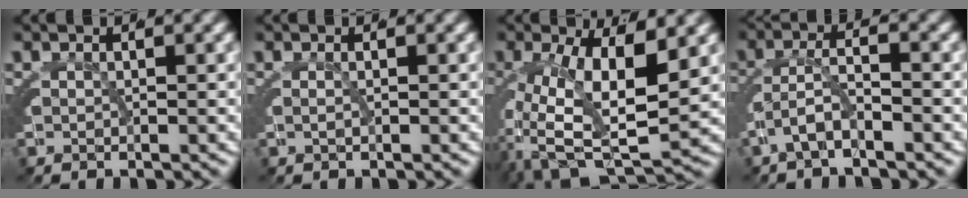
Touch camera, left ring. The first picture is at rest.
{"total": 0.6, "force": [-0.3, -0.5, 0.0], "torque": [-0.002, 0.000, -0.005]}
{"total": 9.7, "force": [-2.3, 5.2, 7.8], "torque": [-0.132, -0.034, -0.023]}
{"total": 2.6, "force": [-1.9, 0.8, 1.6], "torque": [-0.036, -0.007, -0.033]}